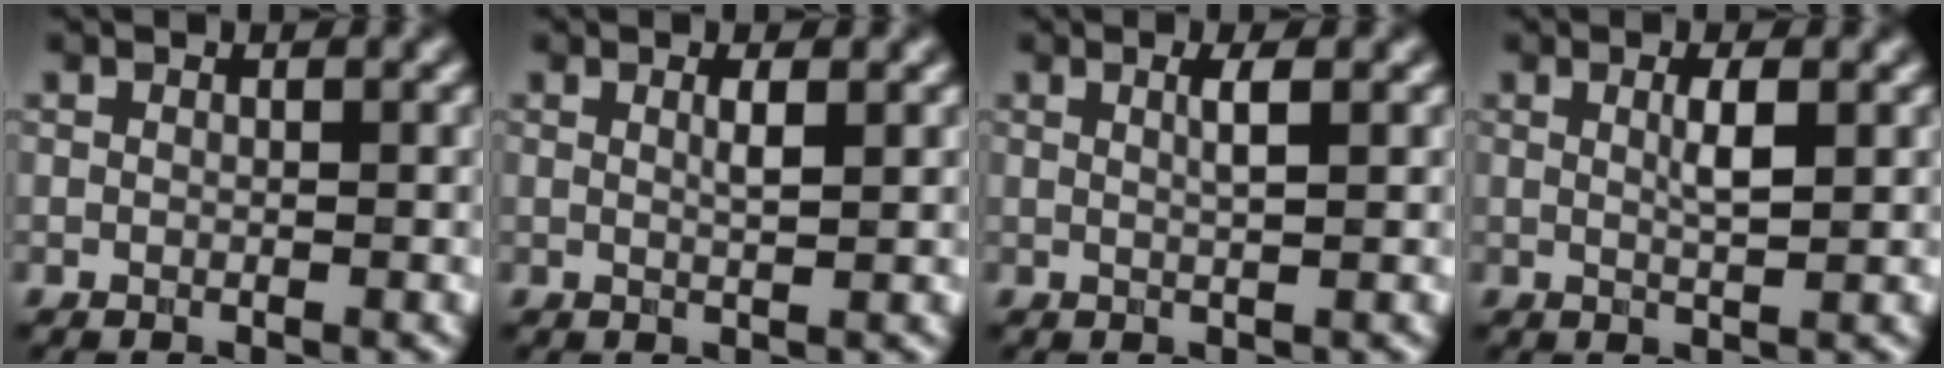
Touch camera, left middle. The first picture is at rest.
{"total": 1.2, "force": [0.3, 0.2, 1.1], "torque": [-0.019, 0.002, 0.006]}
{"total": 1.6, "force": [0.4, 0.3, 1.6], "torque": [-0.026, 0.003, 0.005]}
{"total": 2.0, "force": [0.4, 0.3, 1.9], "torque": [-0.035, 0.002, 0.009]}